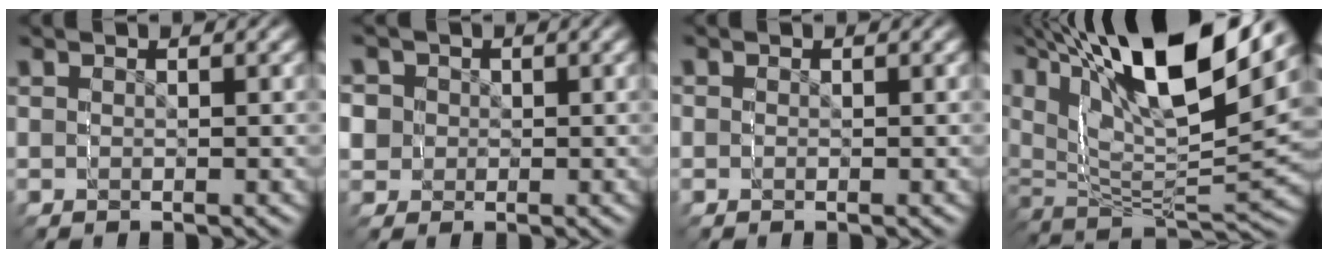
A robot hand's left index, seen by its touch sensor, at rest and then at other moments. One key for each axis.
{"total": 5.2, "fx": 1.0, "fy": 5.1, "fz": 0.1, "tx": -0.023, "ty": -0.031, "tz": 0.024}
{"total": 1.2, "fx": 0.1, "fy": 1.2, "fz": 0.1, "tx": -0.004, "ty": -0.011, "tz": 0.003}
{"total": 13.6, "fx": 7.7, "fy": 7.5, "fz": 8.3, "tx": -0.165, "ty": 0.023, "tz": 0.102}